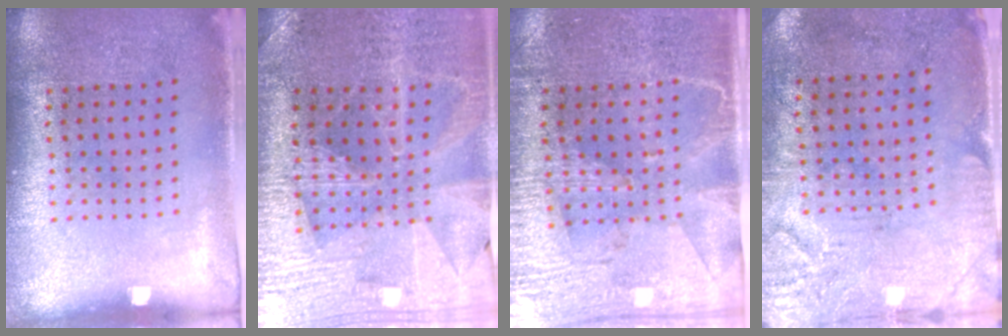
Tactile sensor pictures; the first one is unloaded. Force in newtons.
{"total": 3.0, "press": 2.9, "slide": 0.5}
{"total": 3.3, "press": 3.0, "slide": 1.4}
{"total": 3.2, "press": 2.6, "slide": 1.8}